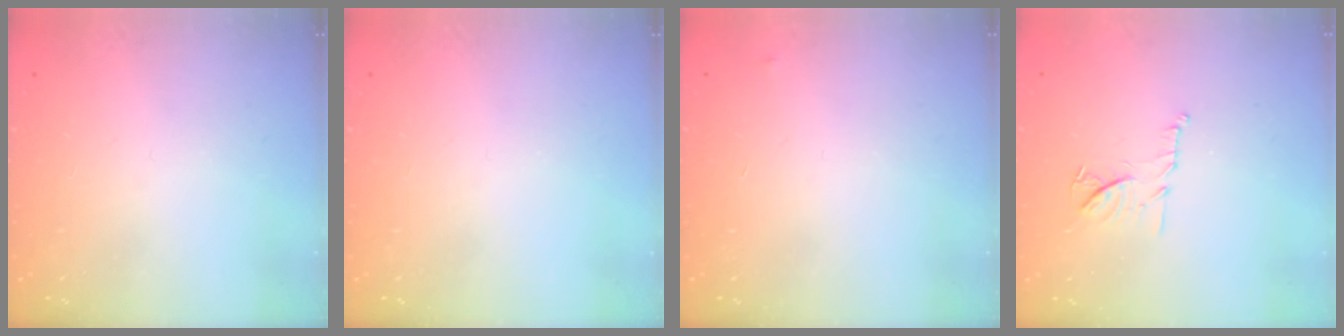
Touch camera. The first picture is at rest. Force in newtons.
{"total": 0.0}
{"total": 2.5, "press": 2.5, "slide": 0.4}
{"total": 9.1, "press": 9.1, "slide": 0.2}